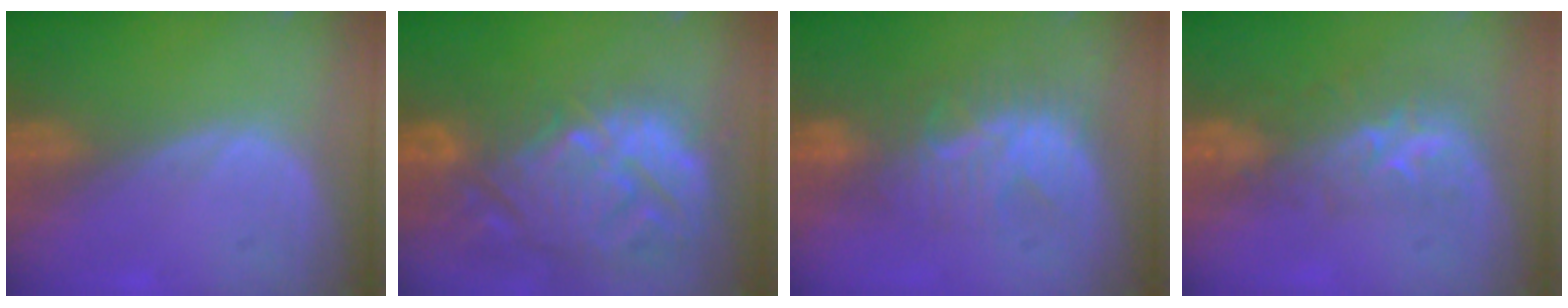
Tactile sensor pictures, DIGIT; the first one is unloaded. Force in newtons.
{"total": 14.6, "press": 12.5, "slide": 7.5}
{"total": 8.0, "press": 7.8, "slide": 1.9}
{"total": 8.8, "press": 7.2, "slide": 4.9}